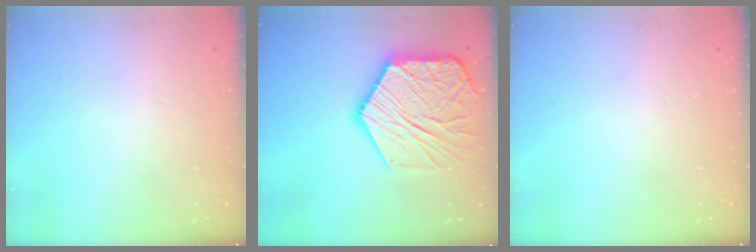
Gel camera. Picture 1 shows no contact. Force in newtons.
{"total": 22.5, "press": 22.3, "slide": 2.3}
{"total": 0.0}